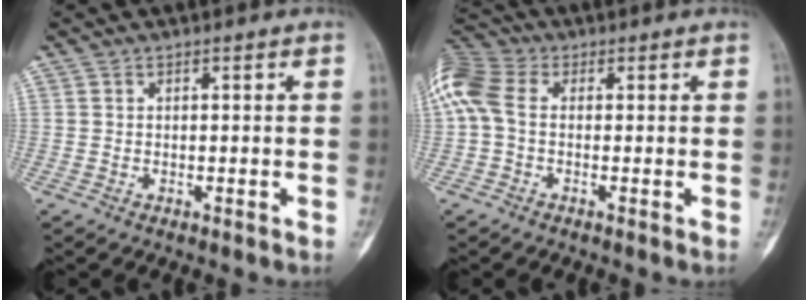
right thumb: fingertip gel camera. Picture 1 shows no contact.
{"total": 9.8, "force": [0.9, 6.7, 7.1], "torque": [-0.169, 0.027, 0.009]}